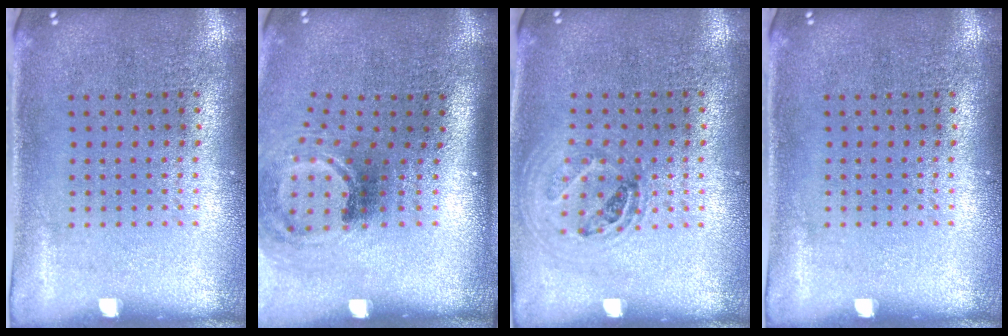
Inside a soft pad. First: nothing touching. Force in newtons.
{"total": 2.0, "press": 1.3, "slide": 1.6}
{"total": 1.1, "press": 1.0, "slide": 0.4}
{"total": 0.0}